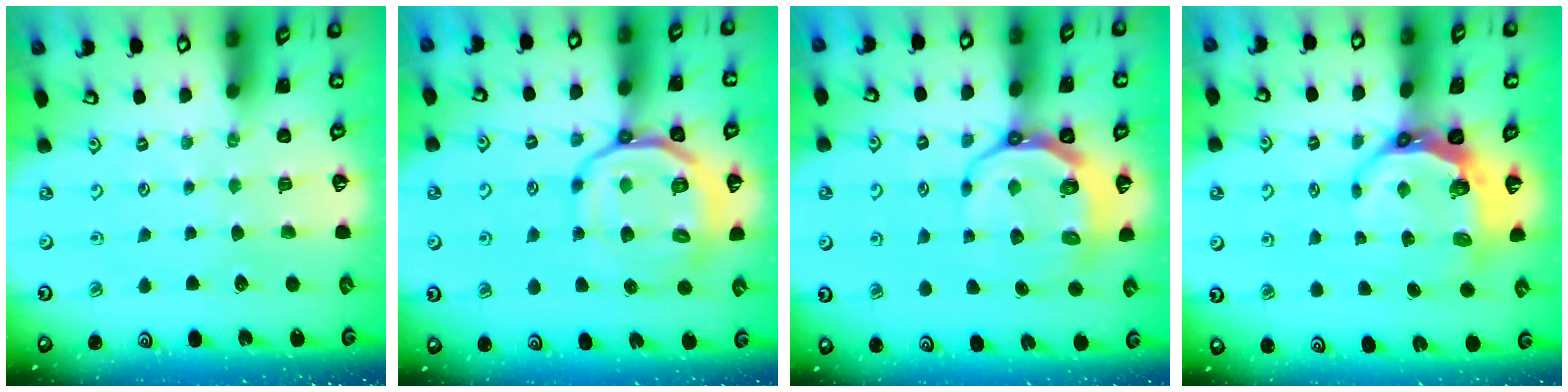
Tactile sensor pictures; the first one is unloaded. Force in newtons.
{"total": 16.7, "press": 16.5, "slide": 2.6}
{"total": 8.7, "press": 8.0, "slide": 3.4}
{"total": 8.6, "press": 7.5, "slide": 4.2}